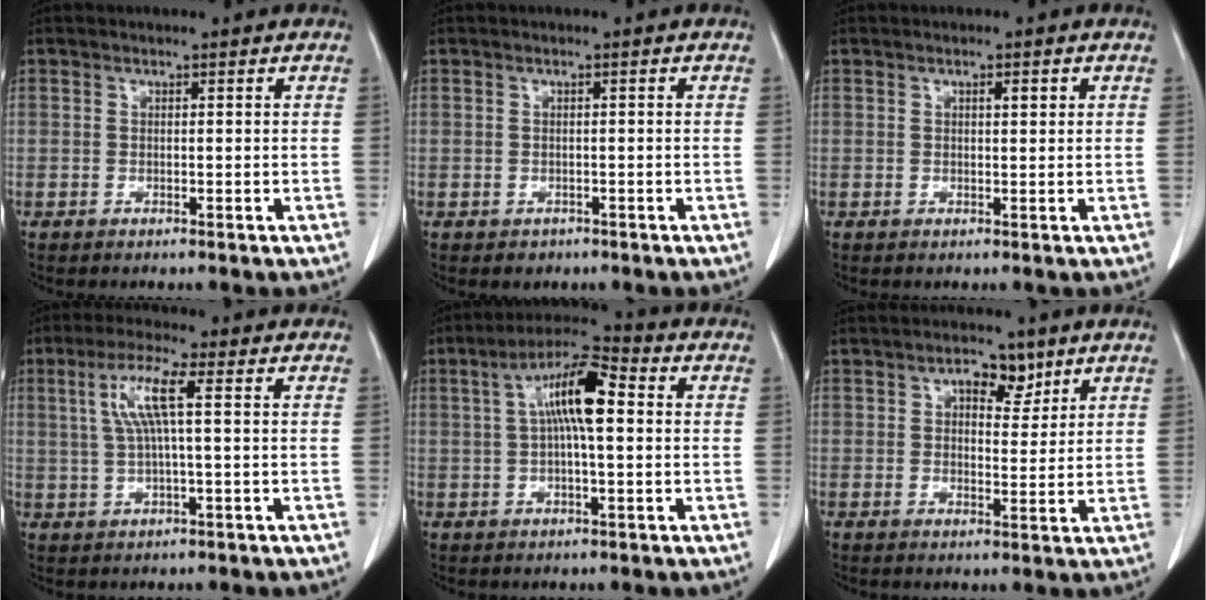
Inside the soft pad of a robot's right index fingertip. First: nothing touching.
{"total": 1.3, "force": [-0.7, 1.0, 0.2], "torque": [-0.003, 0.002, -0.006]}
{"total": 1.3, "force": [0.5, 0.3, 1.2], "torque": [-0.017, 0.002, 0.007]}
{"total": 6.9, "force": [1.7, 0.2, 6.7], "torque": [-0.137, 0.013, 0.034]}
{"total": 10.0, "force": [1.6, 2.0, 9.7], "torque": [-0.180, 0.026, 0.021]}
{"total": 4.5, "force": [2.5, 2.4, 2.9], "torque": [-0.040, 0.008, 0.037]}